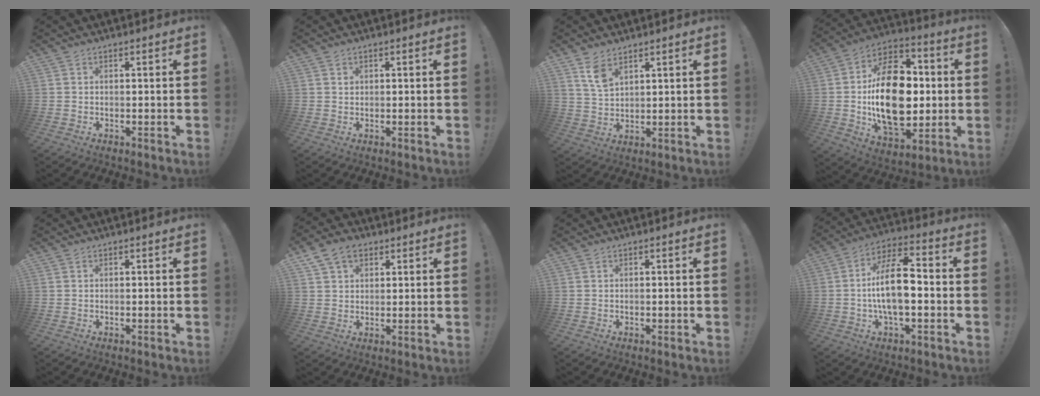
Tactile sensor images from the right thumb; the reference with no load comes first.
{"total": 0.9, "force": [0.4, 0.7, 0.1], "torque": [0.007, -0.002, 0.007]}
{"total": 6.1, "force": [4.0, 3.1, 3.5], "torque": [-0.055, -0.023, 0.073]}
{"total": 26.7, "force": [-0.6, 16.4, 21.1], "torque": [-0.368, 0.011, 0.001]}
{"total": 0.0}
{"total": 7.7, "force": [4.2, 5.3, 3.7], "torque": [-0.062, -0.006, 0.082]}
{"total": 0.0}
{"total": 14.1, "force": [-1.8, 5.9, 12.7], "torque": [-0.233, 0.010, -0.037]}